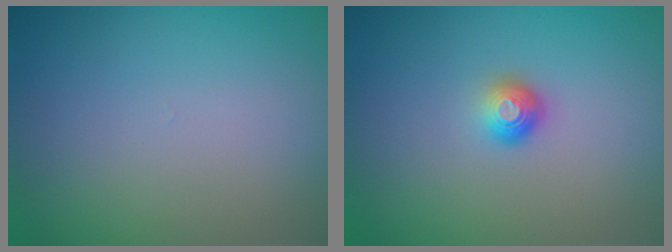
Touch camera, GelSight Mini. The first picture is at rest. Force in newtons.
{"total": 1.5, "press": 1.1, "slide": 1.0}